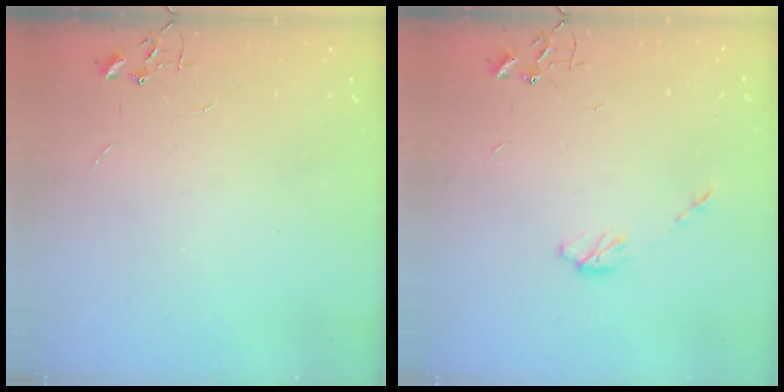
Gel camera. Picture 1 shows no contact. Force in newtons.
{"total": 4.2, "press": 4.1, "slide": 0.6}